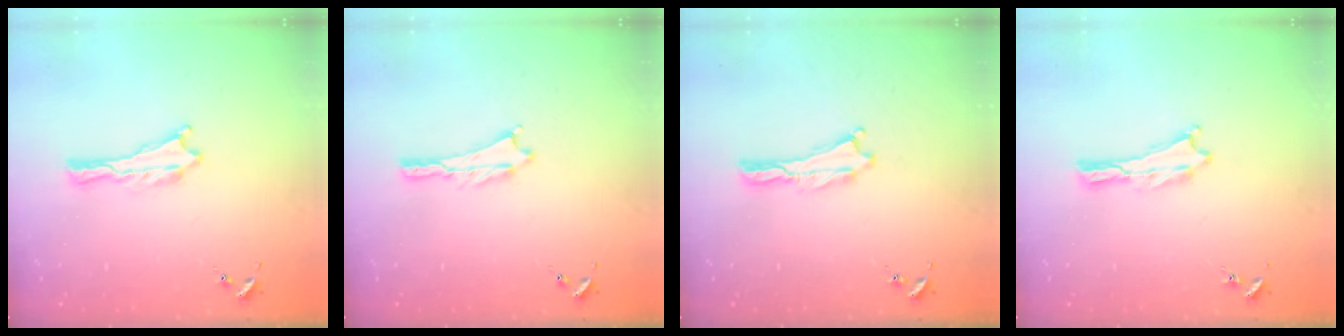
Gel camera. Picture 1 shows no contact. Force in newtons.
{"total": 0.5, "press": 0.5, "slide": 0.2}
{"total": 0.0}
{"total": 0.0}